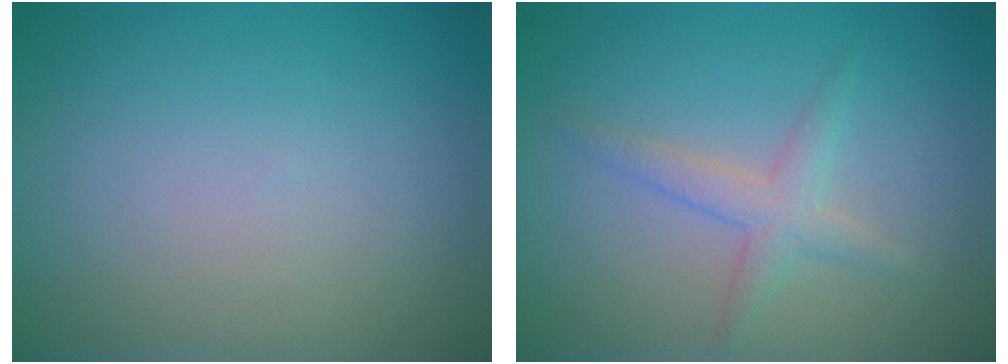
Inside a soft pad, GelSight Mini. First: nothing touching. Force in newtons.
{"total": 2.2, "press": 2.2, "slide": 0.1}